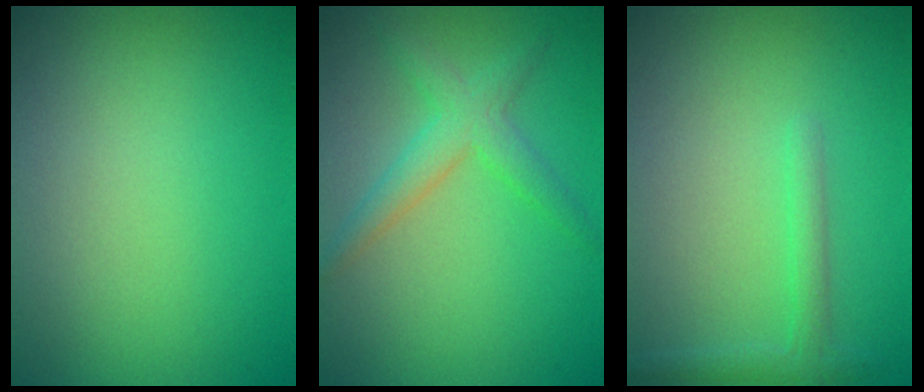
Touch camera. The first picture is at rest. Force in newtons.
{"total": 2.9, "press": 2.9, "slide": 0.1}
{"total": 1.7, "press": 1.7, "slide": 0.1}